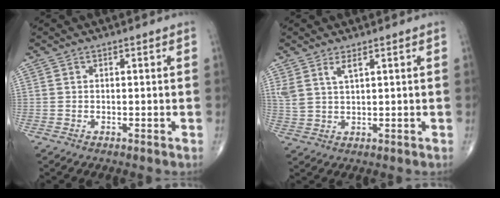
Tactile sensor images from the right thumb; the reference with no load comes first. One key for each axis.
{"total": 3.9, "fx": 2.3, "fy": 1.2, "fz": 2.9, "tx": -0.066, "ty": -0.010, "tz": 0.054}